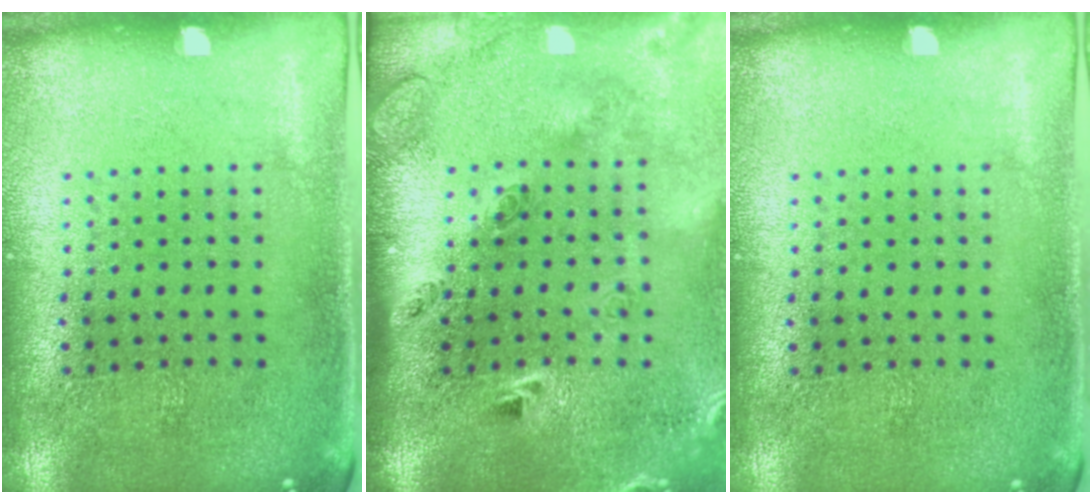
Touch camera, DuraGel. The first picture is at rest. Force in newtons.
{"total": 3.0, "press": 1.9, "slide": 2.2}
{"total": 0.0}